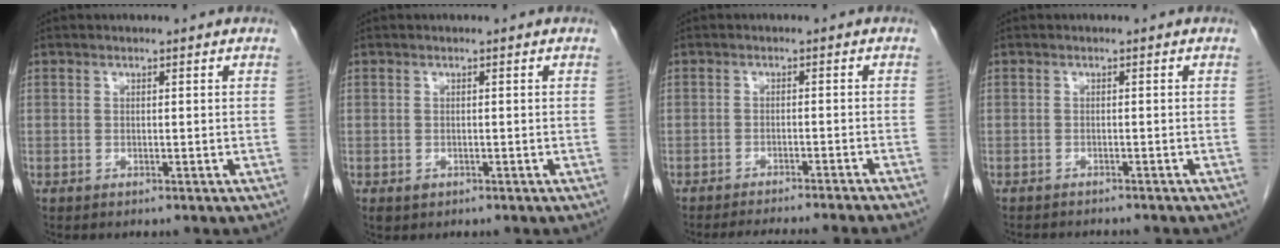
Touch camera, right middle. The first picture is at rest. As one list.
[{"total": 1.0, "force": [-0.4, 0.8, 0.4], "torque": [-0.007, 0.002, 0.000]}, {"total": 9.9, "force": [-9.0, -0.8, 4.0], "torque": [-0.033, -0.014, -0.119]}, {"total": 5.2, "force": [-4.8, 1.1, 1.8], "torque": [-0.020, -0.004, -0.062]}]